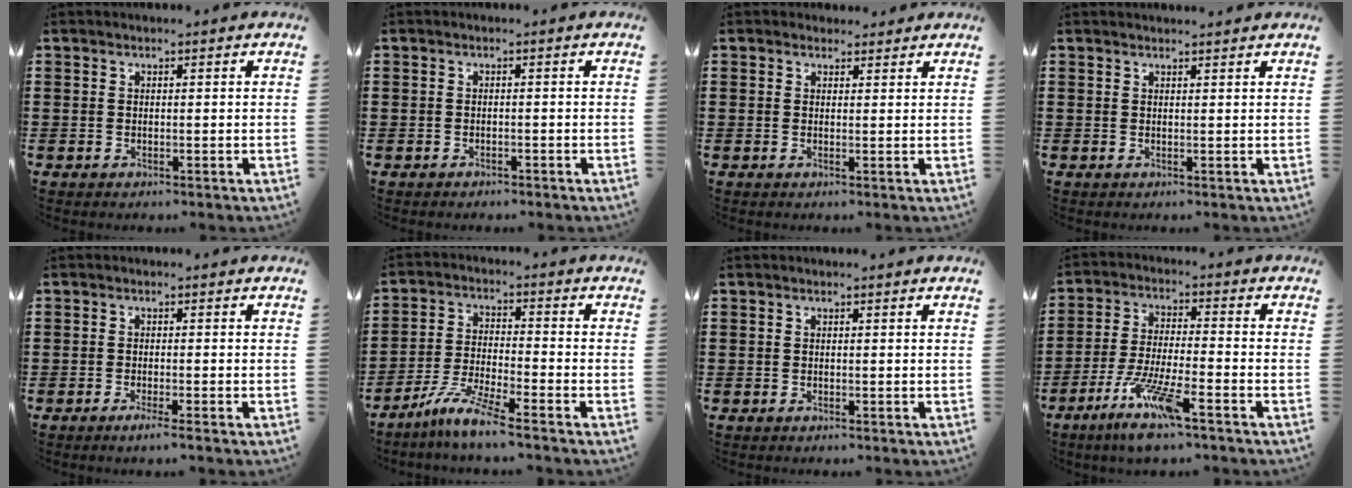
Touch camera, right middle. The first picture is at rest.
{"total": 0.9, "force": [-0.8, 0.5, -0.1], "torque": [0.001, 0.003, -0.019]}
{"total": 1.4, "force": [1.4, 0.4, 0.0], "torque": [0.004, 0.001, 0.025]}
{"total": 1.2, "force": [1.2, -0.3, 0.1], "torque": [-0.003, -0.003, 0.022]}
{"total": 1.6, "force": [-1.1, -0.1, 1.1], "torque": [-0.018, -0.003, -0.020]}
{"total": 7.1, "force": [-5.8, 0.0, 4.0], "torque": [-0.089, -0.015, -0.114]}
{"total": 0.0}
{"total": 8.5, "force": [-5.9, 0.6, 6.1], "torque": [-0.126, -0.011, -0.112]}